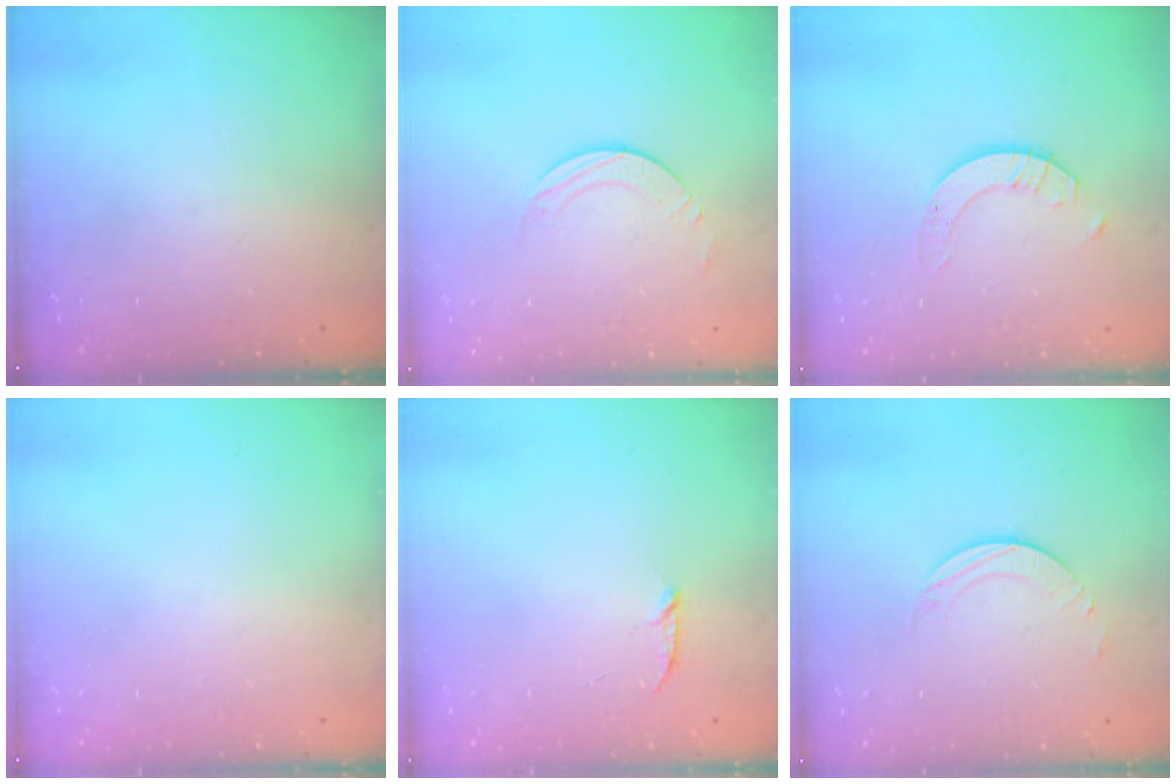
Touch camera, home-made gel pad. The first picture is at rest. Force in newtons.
{"total": 2.3, "press": 2.3, "slide": 0.2}
{"total": 2.4, "press": 2.4, "slide": 0.2}
{"total": 0.0}
{"total": 3.1, "press": 3.1, "slide": 0.3}
{"total": 2.2, "press": 2.2, "slide": 0.2}